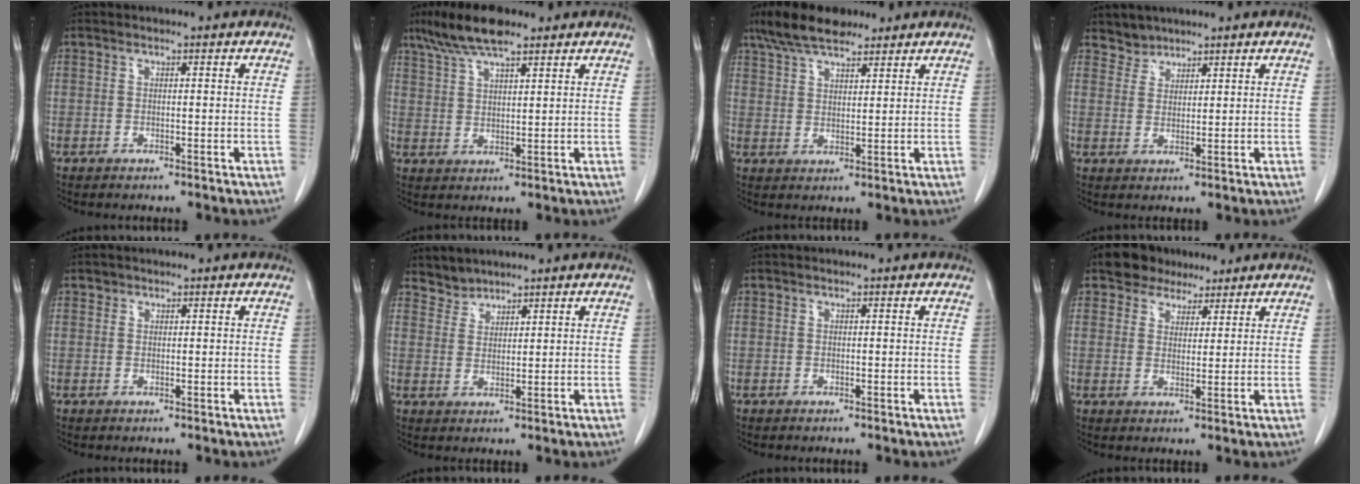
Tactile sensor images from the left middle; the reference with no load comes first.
{"total": 8.6, "force": [6.5, 1.8, 5.3], "torque": [-0.108, 0.014, 0.119]}
{"total": 9.0, "force": [7.1, 2.9, 4.7], "torque": [-0.091, 0.020, 0.128]}
{"total": 2.7, "force": [2.4, 1.1, -0.5], "torque": [0.015, 0.004, 0.042]}
{"total": 0.6, "force": [0.4, 0.4, 0.0], "torque": [0.004, 0.000, 0.006]}
{"total": 2.6, "force": [2.5, 0.8, -0.6], "torque": [0.016, 0.006, 0.049]}
{"total": 0.0}
{"total": 5.8, "force": [4.6, 3.4, 1.2], "torque": [-0.020, 0.017, 0.082]}